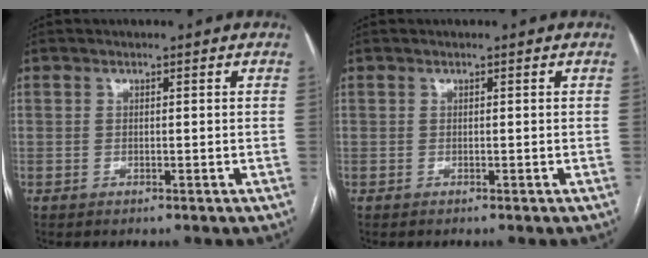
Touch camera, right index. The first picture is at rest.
{"total": 0.0}